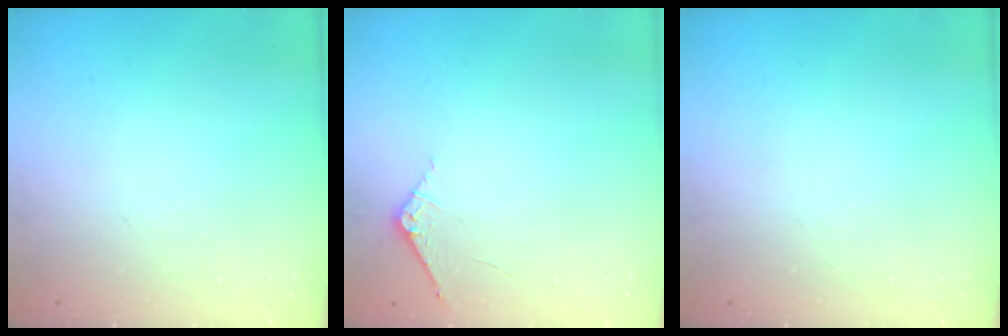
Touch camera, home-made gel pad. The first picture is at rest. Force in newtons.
{"total": 6.1, "press": 6.1, "slide": 0.5}
{"total": 0.0}